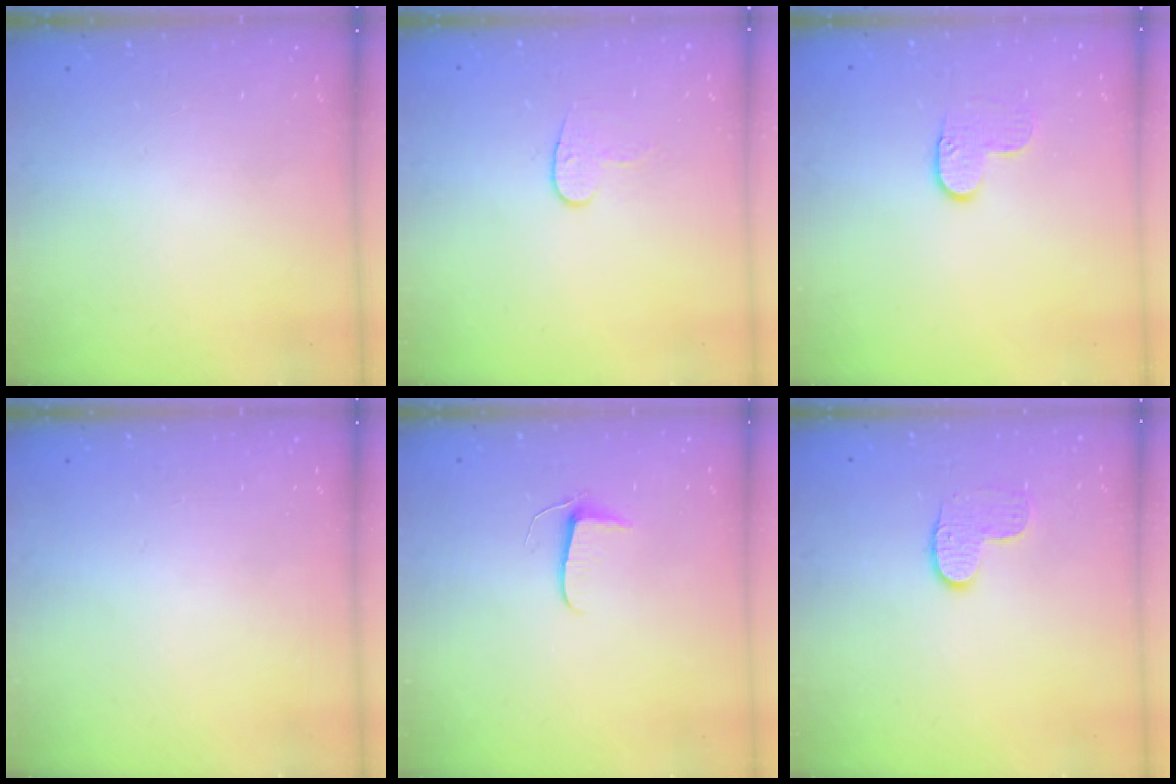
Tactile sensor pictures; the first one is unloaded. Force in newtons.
{"total": 6.0, "press": 6.0, "slide": 0.4}
{"total": 5.4, "press": 5.4, "slide": 0.3}
{"total": 0.0}
{"total": 5.5, "press": 5.5, "slide": 0.5}
{"total": 6.8, "press": 6.8, "slide": 0.2}